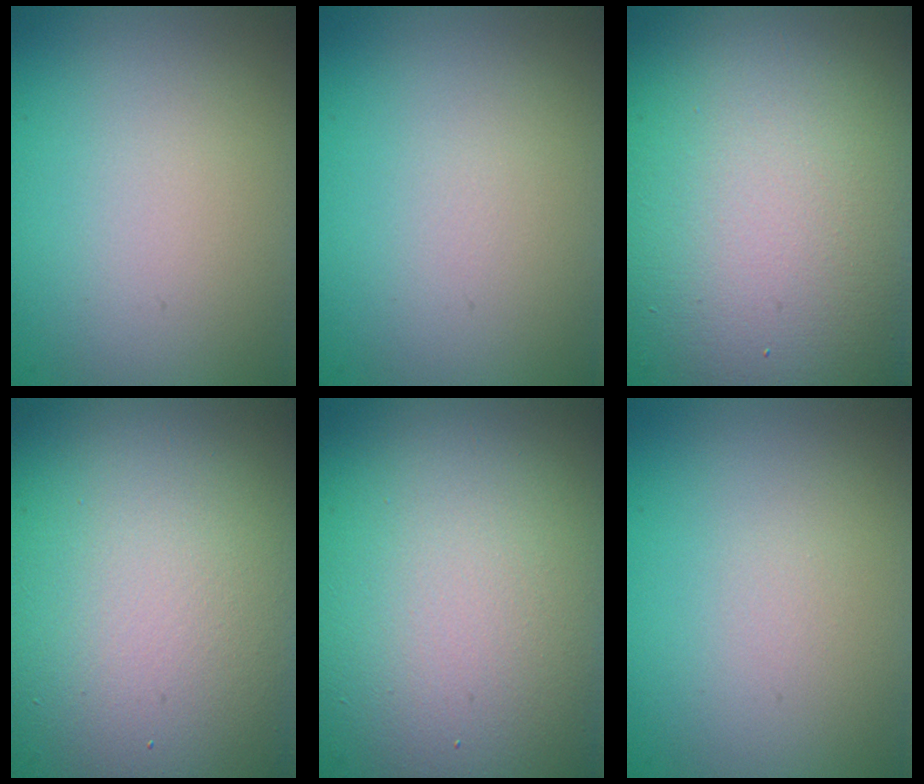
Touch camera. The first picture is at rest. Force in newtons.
{"total": 0.0}
{"total": 20.7, "press": 20.7, "slide": 0.9}
{"total": 24.2, "press": 24.2, "slide": 1.2}
{"total": 19.4, "press": 19.3, "slide": 1.7}
{"total": 0.0}